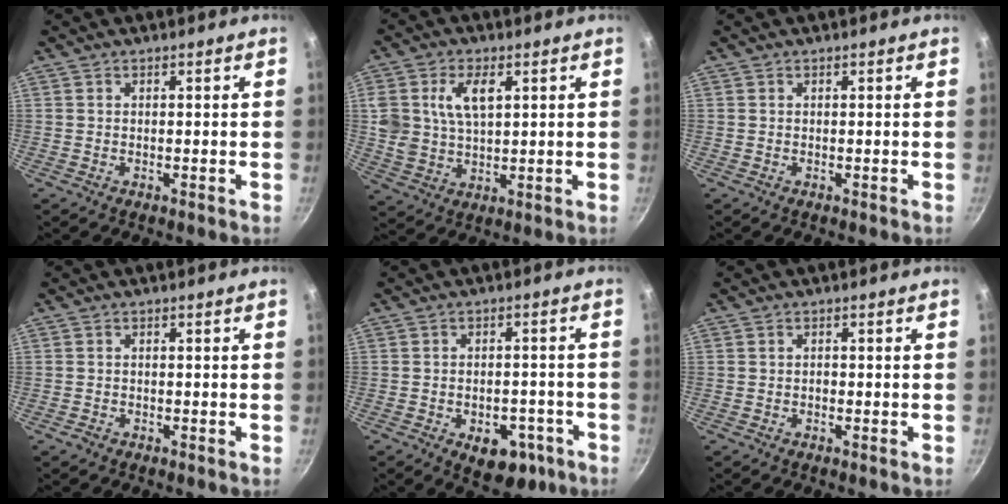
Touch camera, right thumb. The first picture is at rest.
{"total": 9.1, "force": [2.8, 5.4, 6.8], "torque": [-0.124, -0.002, 0.061]}
{"total": 0.0}
{"total": 0.9, "force": [-0.7, 0.6, 0.3], "torque": [-0.006, 0.001, -0.014]}
{"total": 8.6, "force": [-4.2, 5.2, 5.5], "torque": [-0.054, 0.023, -0.050]}
{"total": 0.7, "force": [-0.3, 0.5, 0.4], "torque": [-0.001, 0.003, -0.009]}